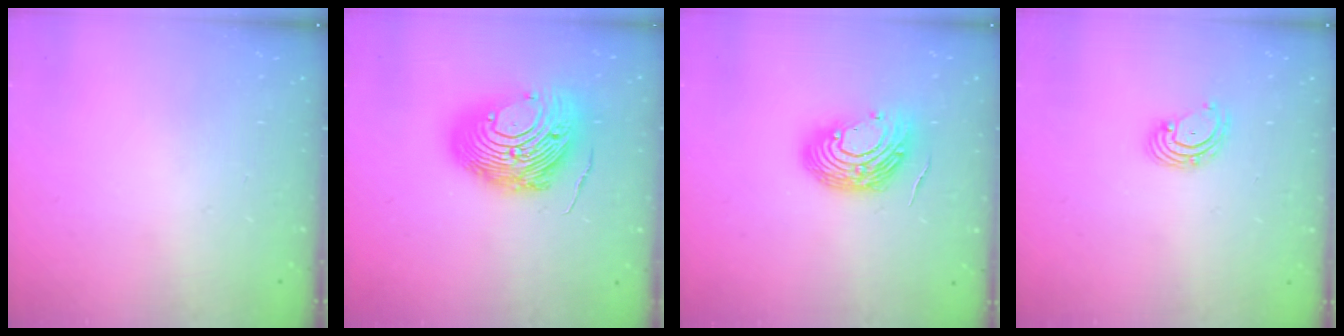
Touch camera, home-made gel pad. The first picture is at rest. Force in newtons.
{"total": 17.6, "press": 17.5, "slide": 2.2}
{"total": 12.6, "press": 12.5, "slide": 1.7}
{"total": 3.4, "press": 3.3, "slide": 0.5}